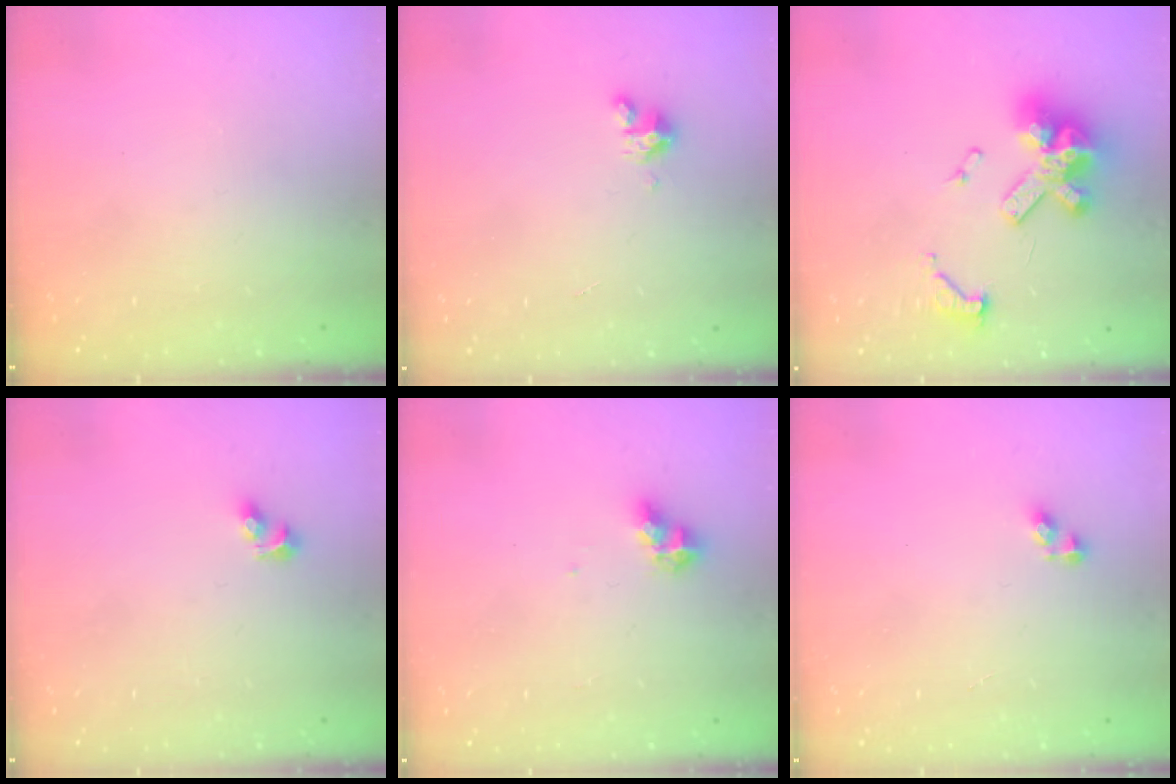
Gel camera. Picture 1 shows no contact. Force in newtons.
{"total": 2.8, "press": 2.8, "slide": 0.2}
{"total": 14.9, "press": 14.8, "slide": 1.6}
{"total": 4.5, "press": 4.0, "slide": 2.0}
{"total": 6.4, "press": 6.4, "slide": 0.3}
{"total": 3.2, "press": 3.2, "slide": 0.6}